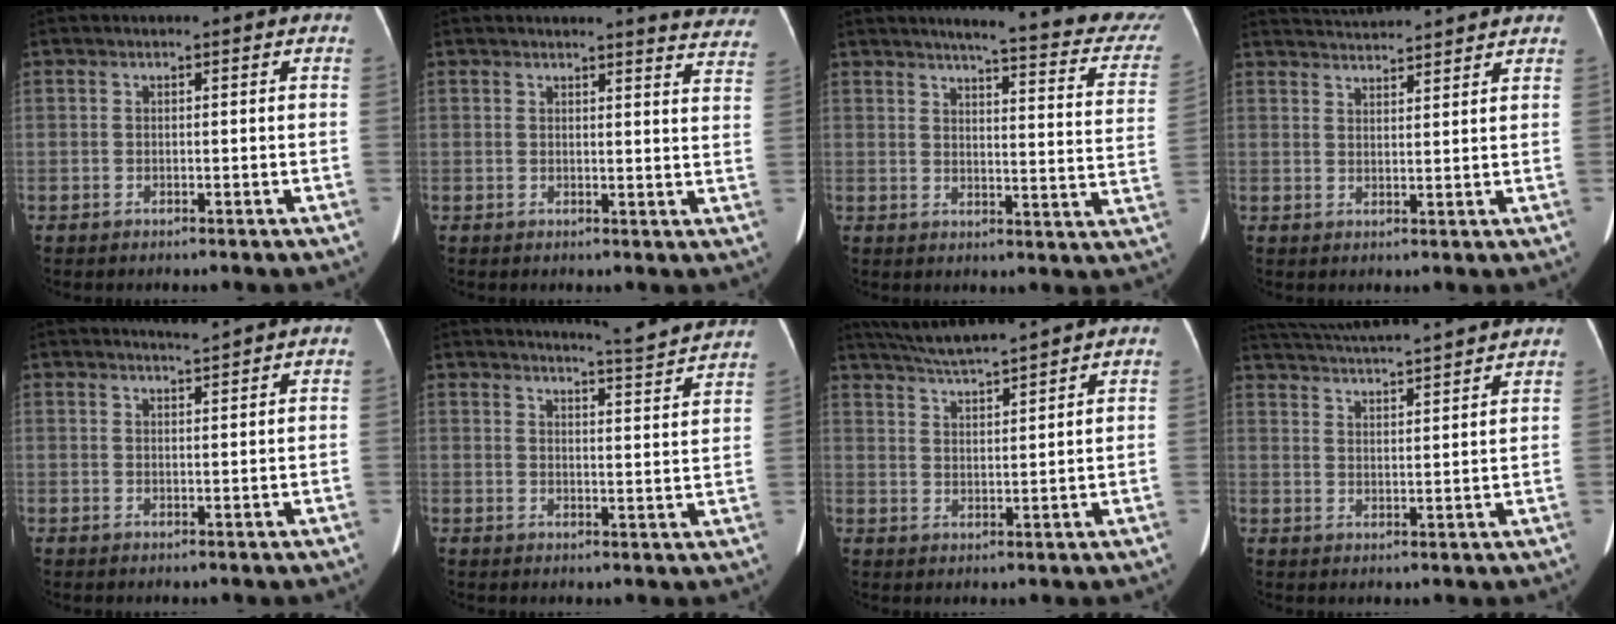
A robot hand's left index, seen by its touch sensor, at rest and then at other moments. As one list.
[{"total": 10.1, "force": [9.9, 0.6, 1.8], "torque": [0.003, -0.065, 0.077]}, {"total": 21.5, "force": [18.8, 1.9, 10.3], "torque": [-0.117, -0.057, 0.204]}, {"total": 8.8, "force": [8.5, 0.1, 2.4], "torque": [-0.046, 0.030, 0.123]}, {"total": 1.8, "force": [1.7, -0.7, 0.2], "torque": [-0.007, -0.005, 0.034]}, {"total": 10.4, "force": [10.1, -1.4, 2.1], "torque": [-0.045, -0.035, 0.118]}, {"total": 8.2, "force": [7.5, -1.0, 3.2], "torque": [-0.061, 0.016, 0.134]}, {"total": 16.6, "force": [15.2, 0.3, 6.6], "torque": [-0.125, 0.028, 0.226]}]